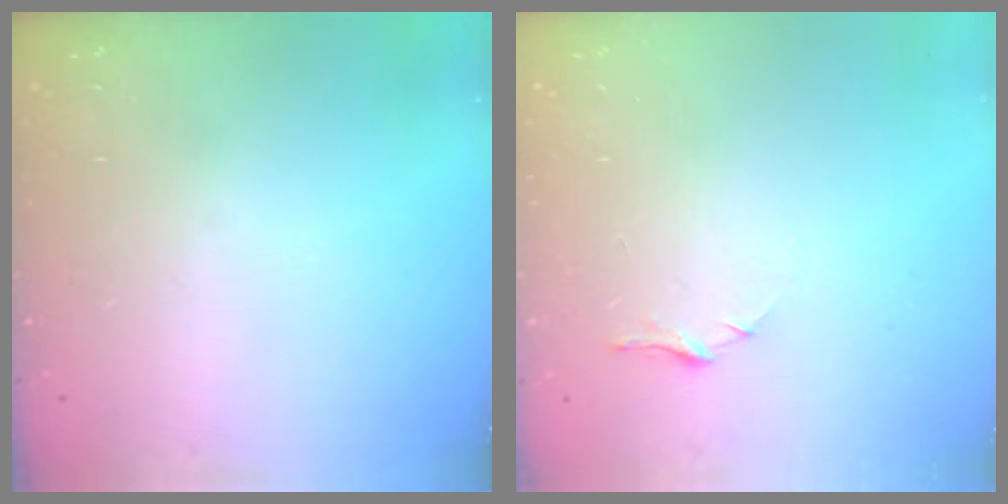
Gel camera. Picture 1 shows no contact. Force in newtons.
{"total": 5.7, "press": 5.6, "slide": 0.6}